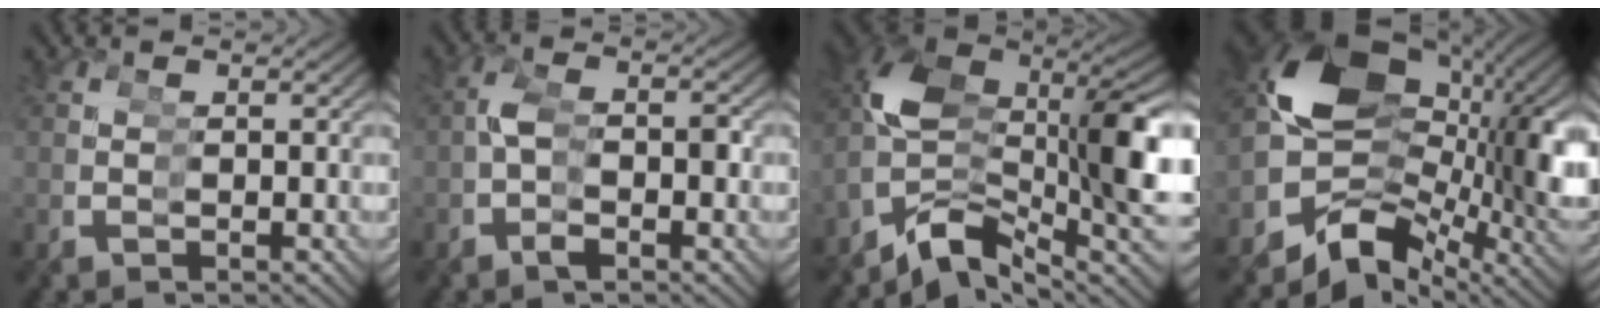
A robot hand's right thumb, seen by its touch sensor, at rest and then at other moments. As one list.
[{"total": 2.1, "force": [-1.0, 1.7, 0.8], "torque": [-0.044, 0.000, -0.015]}, {"total": 12.9, "force": [-0.3, 7.7, 10.4], "torque": [-0.187, -0.027, 0.013]}, {"total": 17.2, "force": [0.5, 11.1, 13.1], "torque": [-0.186, -0.016, 0.014]}]